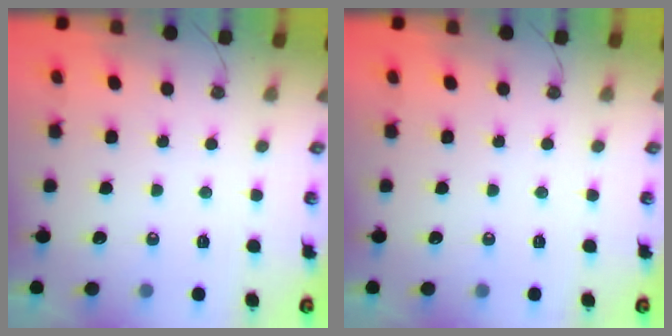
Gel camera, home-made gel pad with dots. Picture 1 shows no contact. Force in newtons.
{"total": 0.0}